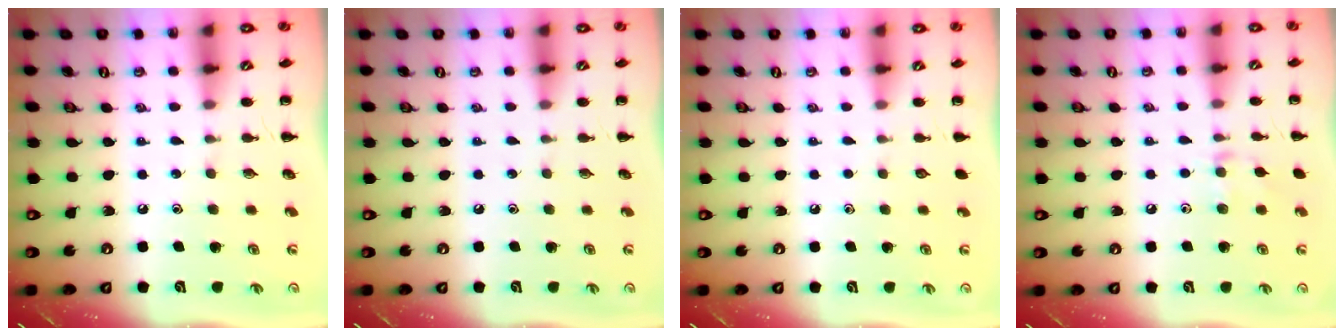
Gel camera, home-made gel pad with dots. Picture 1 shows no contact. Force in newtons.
{"total": 0.0}
{"total": 0.0}
{"total": 7.4, "press": 7.1, "slide": 2.0}